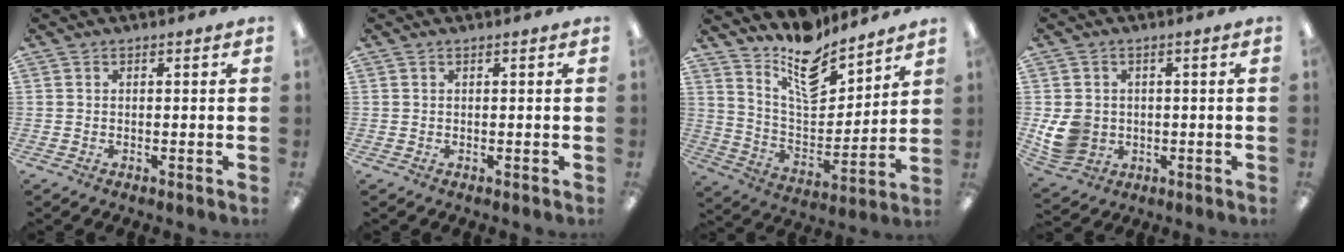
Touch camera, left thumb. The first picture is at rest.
{"total": 0.0}
{"total": 15.0, "force": [11.7, 6.0, 7.1], "torque": [-0.121, -0.080, 0.208]}
{"total": 7.5, "force": [-0.2, 6.7, 3.5], "torque": [-0.078, 0.007, 0.000]}